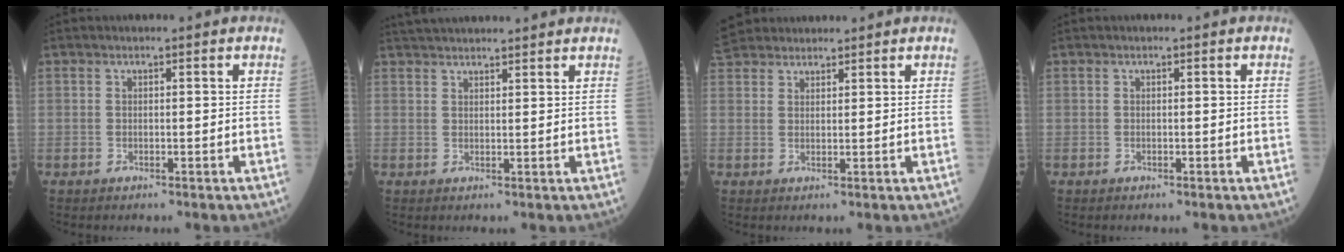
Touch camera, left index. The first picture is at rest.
{"total": 8.6, "force": [8.0, 0.7, 3.0], "torque": [-0.048, 0.038, 0.117]}
{"total": 7.4, "force": [6.6, 2.8, 1.9], "torque": [-0.037, 0.036, 0.126]}
{"total": 0.0}